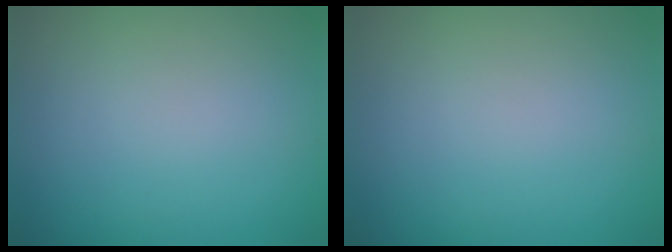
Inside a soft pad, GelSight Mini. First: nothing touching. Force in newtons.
{"total": 0.0}